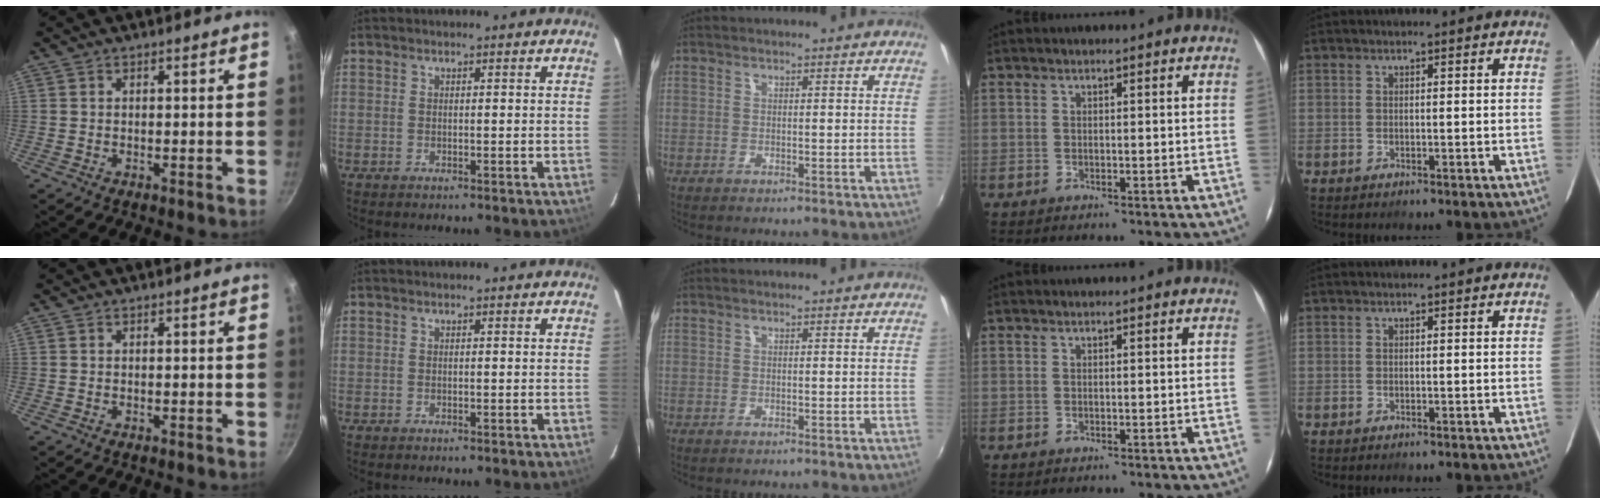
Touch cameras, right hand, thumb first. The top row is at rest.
{}